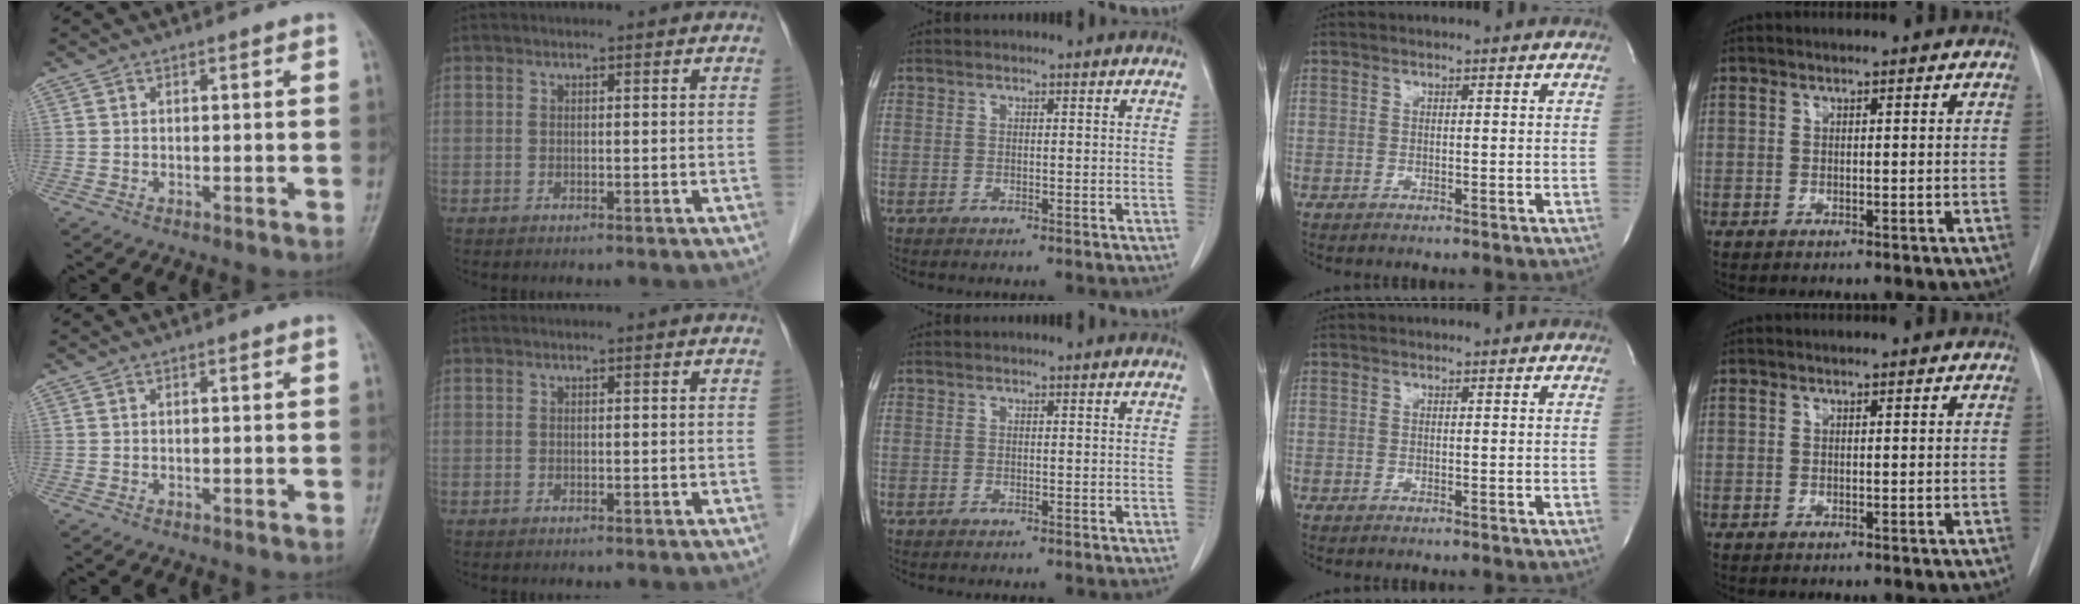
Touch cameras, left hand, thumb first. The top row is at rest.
{}